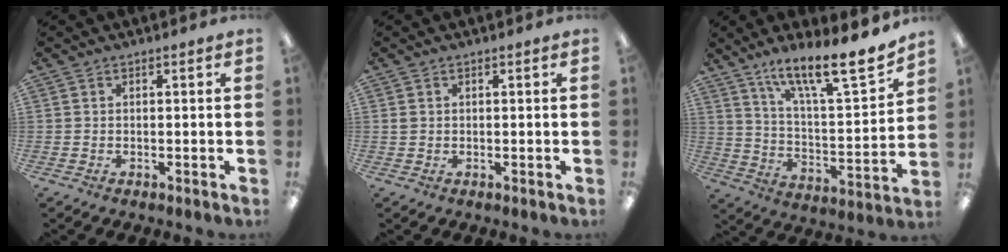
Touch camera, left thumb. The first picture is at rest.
{"total": 0.8, "force": [0.2, 0.7, 0.4], "torque": [-0.009, 0.004, 0.004]}
{"total": 16.8, "force": [13.6, 2.8, 9.4], "torque": [-0.147, -0.098, 0.223]}